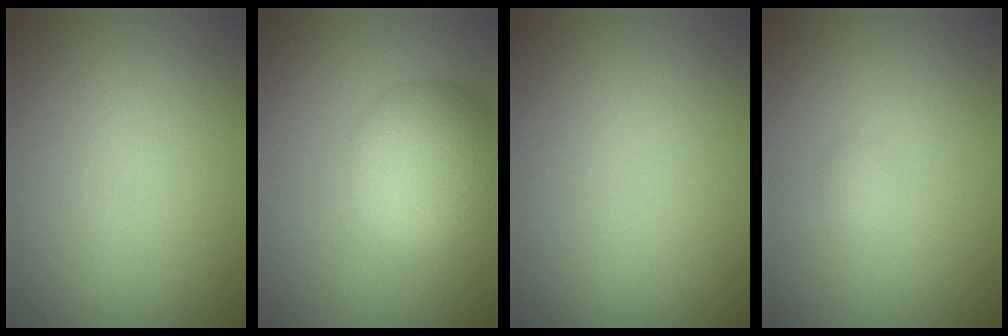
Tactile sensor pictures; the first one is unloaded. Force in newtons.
{"total": 7.3, "press": 7.3, "slide": 0.6}
{"total": 0.0}
{"total": 0.7, "press": 0.7, "slide": 0.1}